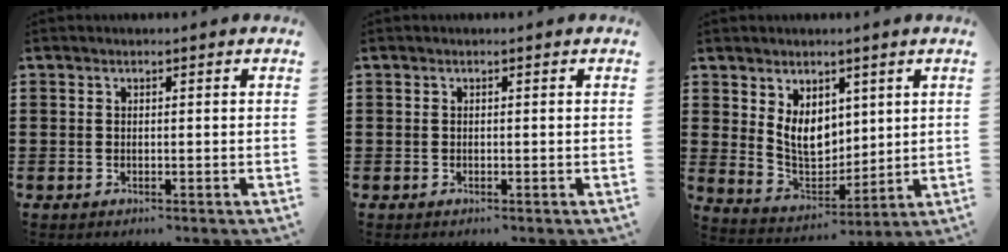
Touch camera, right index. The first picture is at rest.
{"total": 0.0}
{"total": 6.9, "force": [2.9, 4.8, 4.1], "torque": [-0.077, -0.004, 0.055]}